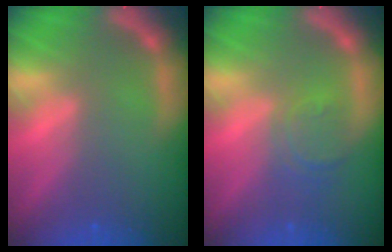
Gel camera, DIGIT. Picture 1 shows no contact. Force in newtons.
{"total": 3.0}